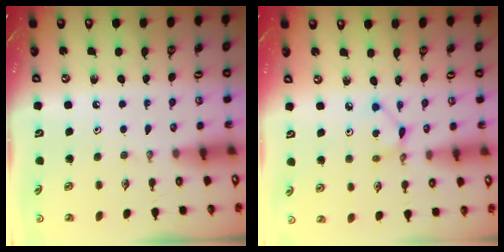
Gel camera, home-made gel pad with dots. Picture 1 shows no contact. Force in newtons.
{"total": 3.1, "press": 3.1, "slide": 0.1}